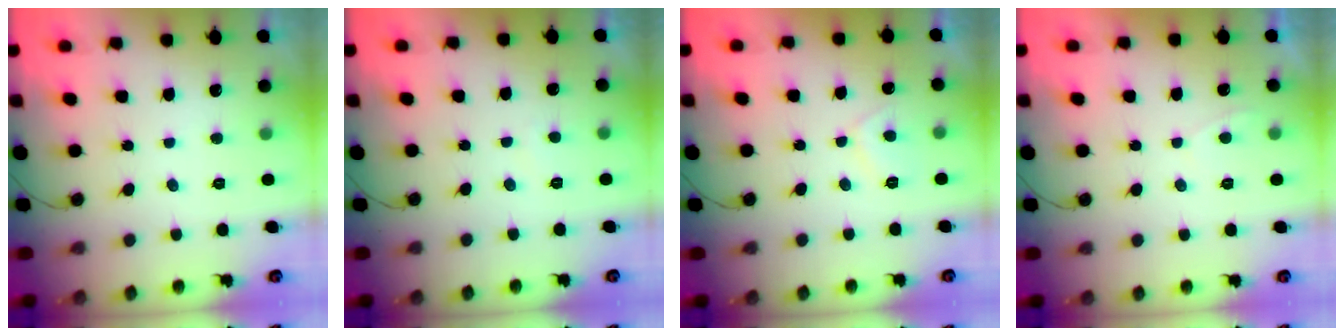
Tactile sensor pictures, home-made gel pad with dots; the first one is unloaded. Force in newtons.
{"total": 0.0}
{"total": 2.8, "press": 2.7, "slide": 0.6}
{"total": 0.0}